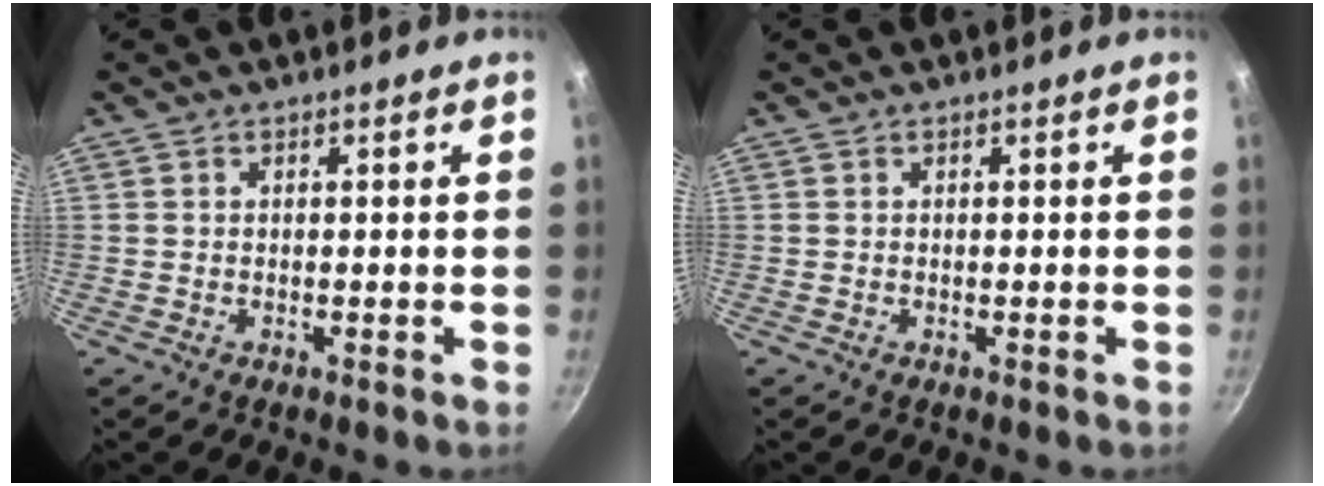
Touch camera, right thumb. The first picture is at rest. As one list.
[{"total": 0.0}]